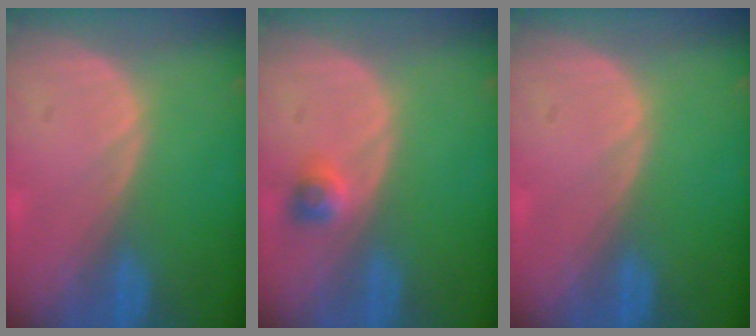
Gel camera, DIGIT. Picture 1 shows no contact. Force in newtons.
{"total": 2.3, "press": 2.0, "slide": 1.1}
{"total": 0.0}